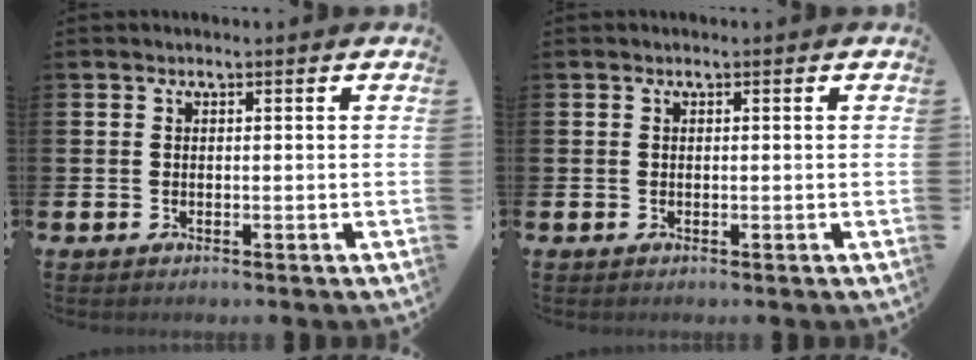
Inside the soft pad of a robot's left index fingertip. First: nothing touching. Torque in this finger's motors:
{"motor_torque": [0.01, 0.00, 0.00, 0.00]}